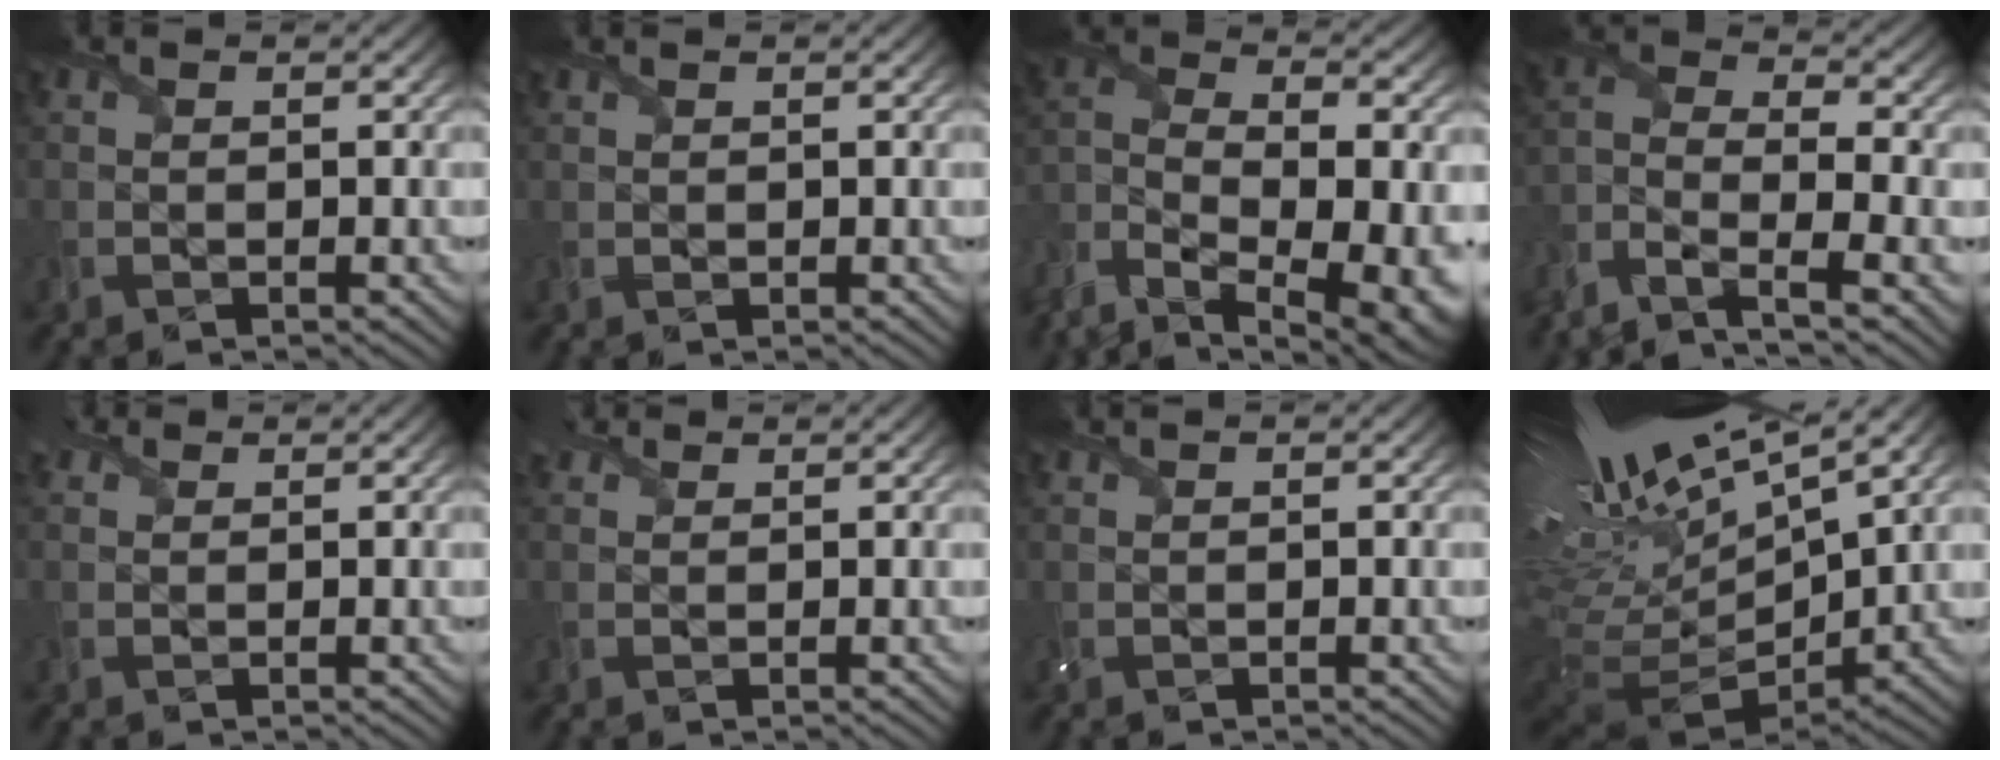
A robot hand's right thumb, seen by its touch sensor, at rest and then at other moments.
{"total": 0.7, "force": [0.6, 0.3, 0.2], "torque": [-0.009, 0.000, 0.014]}
{"total": 15.8, "force": [-8.9, 7.9, 10.3], "torque": [-0.229, -0.027, -0.128]}
{"total": 10.5, "force": [-7.1, 3.7, 6.8], "torque": [-0.152, -0.014, -0.148]}
{"total": 1.5, "force": [1.3, 0.8, 0.3], "torque": [-0.010, 0.004, 0.025]}
{"total": 1.8, "force": [1.6, 0.8, 0.4], "torque": [-0.012, 0.005, 0.032]}
{"total": 0.9, "force": [0.8, 0.1, 0.2], "torque": [-0.014, 0.004, 0.021]}
{"total": 18.4, "force": [7.5, 6.2, 15.6], "torque": [-0.268, 0.037, 0.177]}